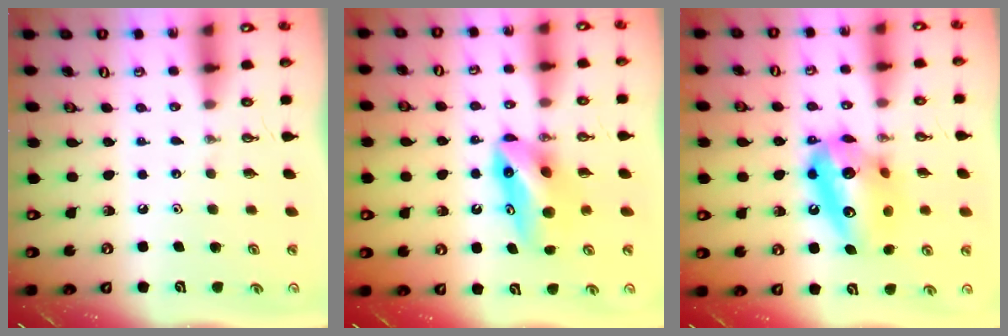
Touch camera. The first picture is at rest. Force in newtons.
{"total": 9.8, "press": 8.8, "slide": 4.2}
{"total": 15.5, "press": 15.4, "slide": 1.3}